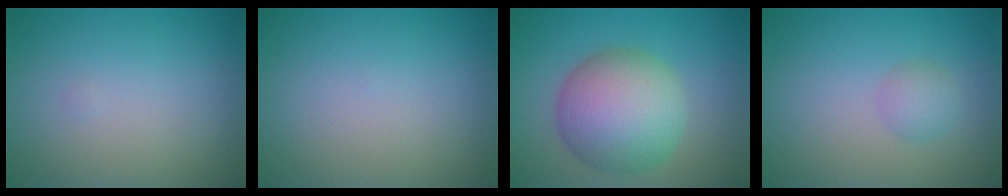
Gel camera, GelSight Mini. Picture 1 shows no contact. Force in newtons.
{"total": 0.0}
{"total": 8.6, "press": 8.6, "slide": 0.3}
{"total": 1.6, "press": 1.6, "slide": 0.1}